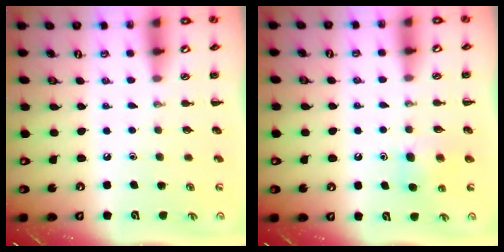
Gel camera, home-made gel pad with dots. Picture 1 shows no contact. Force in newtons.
{"total": 5.2, "press": 4.9, "slide": 1.7}